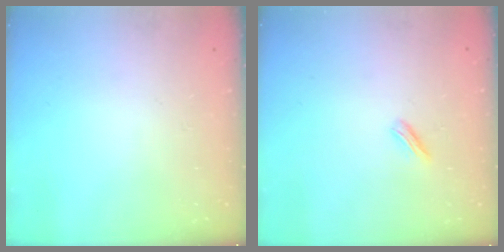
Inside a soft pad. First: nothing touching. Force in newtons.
{"total": 2.3, "press": 2.2, "slide": 0.7}